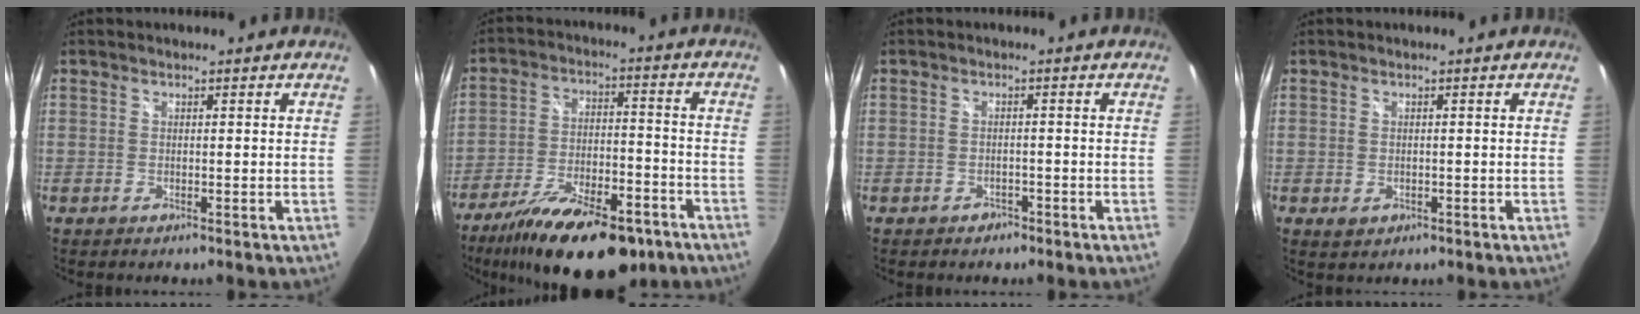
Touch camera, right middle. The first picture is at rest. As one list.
[{"total": 21.7, "force": [-15.3, 8.0, 13.1], "torque": [-0.234, -0.029, -0.230]}, {"total": 1.8, "force": [-1.3, 1.3, 0.2], "torque": [-0.007, 0.000, -0.018]}, {"total": 1.6, "force": [-0.4, 1.3, 0.8], "torque": [-0.013, -0.005, -0.005]}]